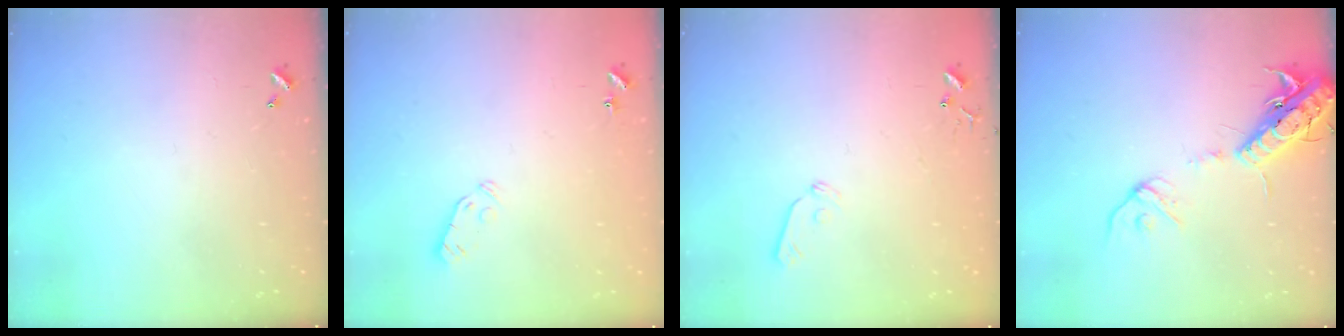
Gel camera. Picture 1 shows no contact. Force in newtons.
{"total": 3.5, "press": 3.5, "slide": 0.4}
{"total": 5.9, "press": 5.8, "slide": 0.6}
{"total": 16.3, "press": 16.0, "slide": 3.3}